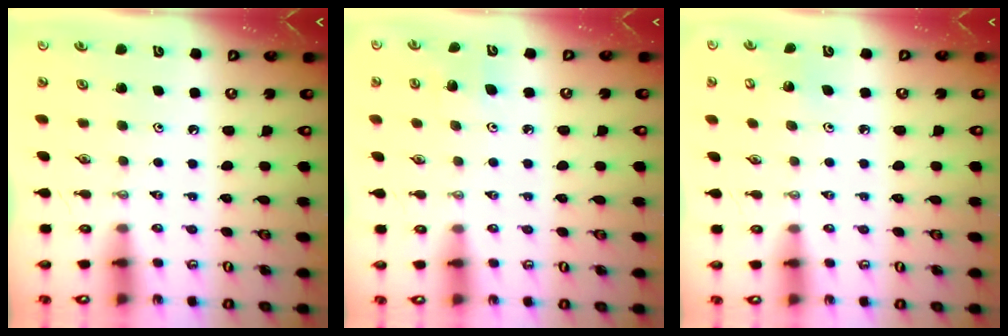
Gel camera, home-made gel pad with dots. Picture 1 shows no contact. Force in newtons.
{"total": 4.7, "press": 4.6, "slide": 1.0}
{"total": 2.5, "press": 2.5, "slide": 0.2}